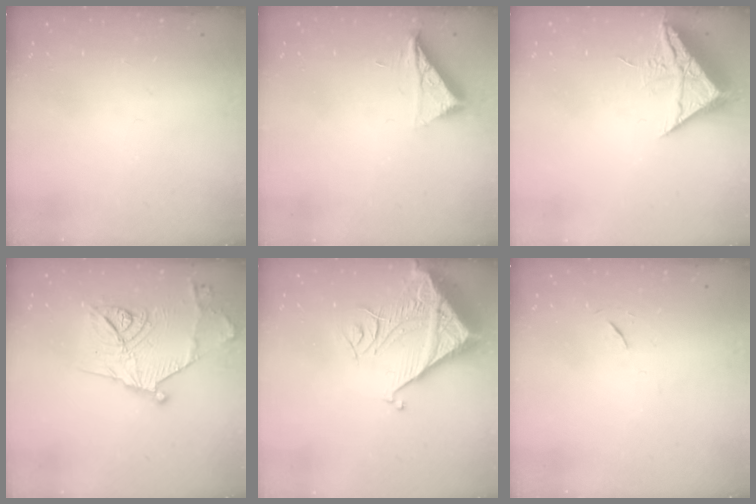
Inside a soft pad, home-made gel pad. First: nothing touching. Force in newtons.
{"total": 7.7, "press": 7.7, "slide": 0.3}
{"total": 10.4, "press": 10.3, "slide": 1.1}
{"total": 17.2, "press": 17.1, "slide": 1.9}
{"total": 10.3, "press": 10.3, "slide": 1.3}
{"total": 5.7, "press": 5.2, "slide": 2.4}